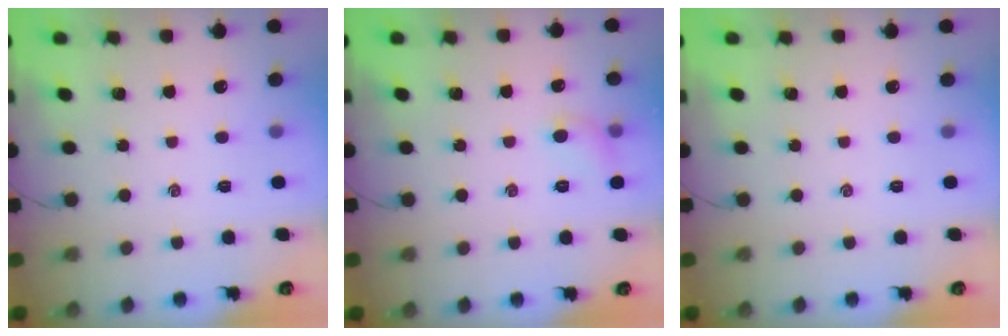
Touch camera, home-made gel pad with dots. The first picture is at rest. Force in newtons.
{"total": 5.5, "press": 5.4, "slide": 1.1}
{"total": 0.0}